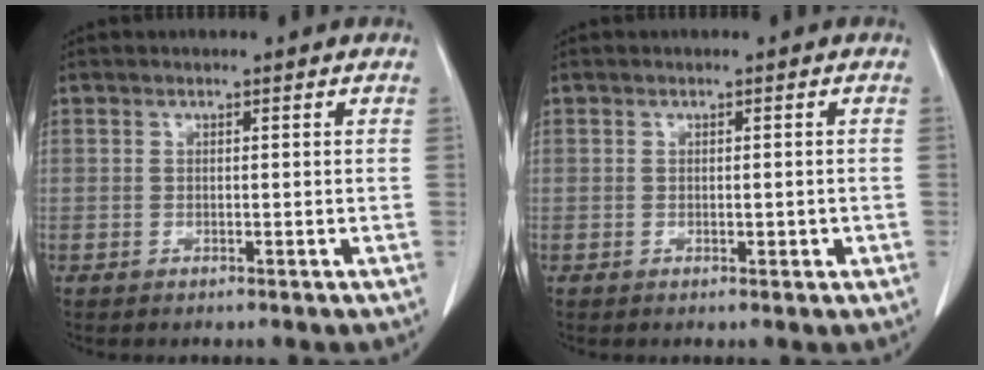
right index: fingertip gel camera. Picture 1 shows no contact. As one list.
[{"total": 1.1, "force": [-0.3, 0.4, 1.0], "torque": [-0.015, -0.001, -0.001]}]